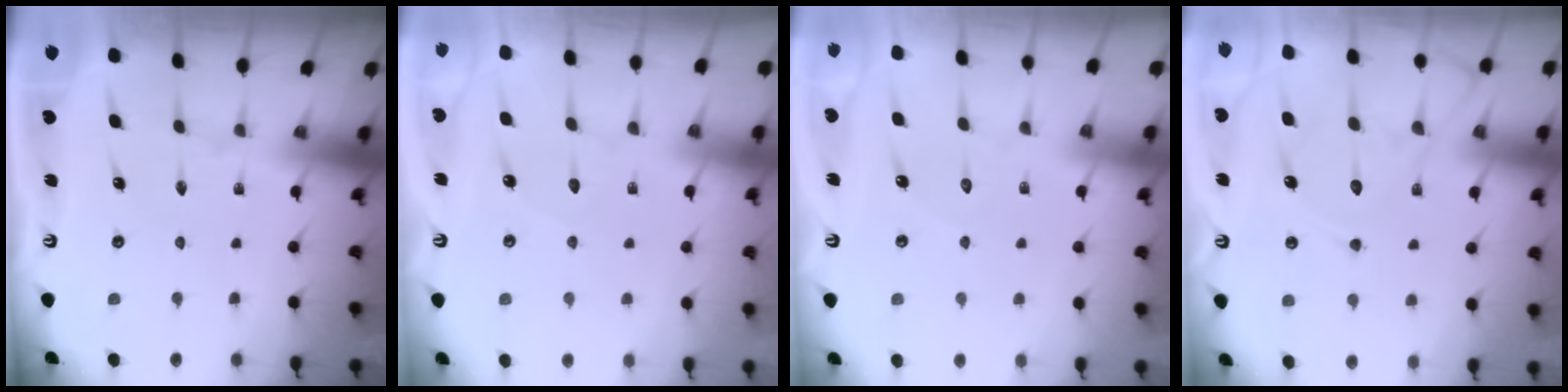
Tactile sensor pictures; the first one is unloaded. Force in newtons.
{"total": 3.4, "press": 3.3, "slide": 0.4}
{"total": 4.0, "press": 4.0, "slide": 0.3}
{"total": 12.7, "press": 12.7, "slide": 1.2}